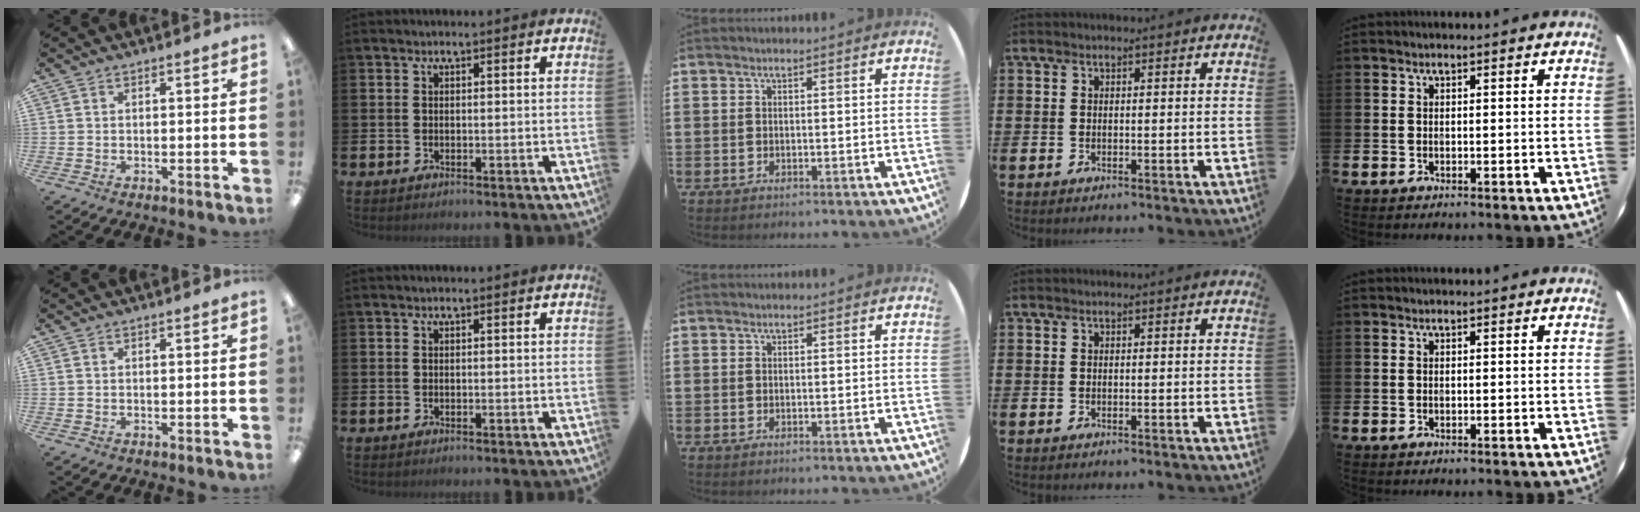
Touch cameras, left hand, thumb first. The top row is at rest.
{}